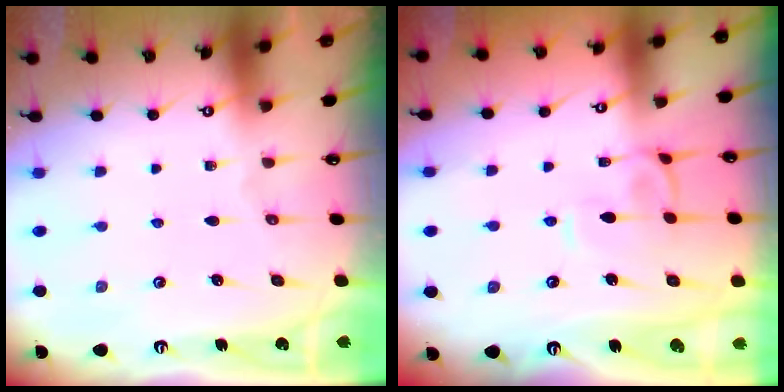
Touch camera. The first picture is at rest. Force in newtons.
{"total": 1.6, "press": 1.5, "slide": 0.6}